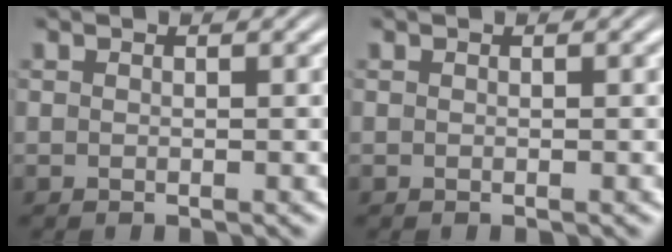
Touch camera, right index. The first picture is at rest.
{"total": 0.0}